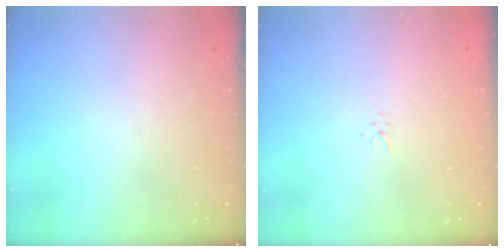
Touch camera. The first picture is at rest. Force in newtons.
{"total": 2.0, "press": 2.0, "slide": 0.3}